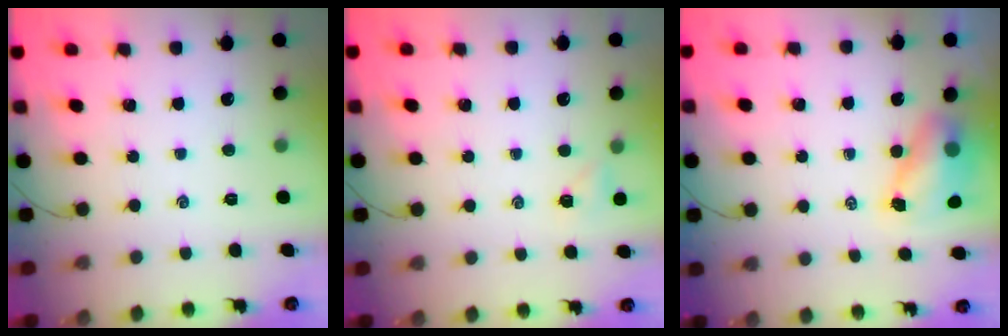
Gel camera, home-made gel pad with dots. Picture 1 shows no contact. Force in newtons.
{"total": 3.2, "press": 3.0, "slide": 1.0}
{"total": 6.7, "press": 6.6, "slide": 0.9}